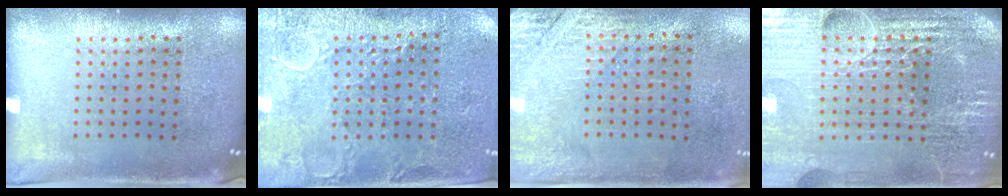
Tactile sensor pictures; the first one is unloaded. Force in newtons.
{"total": 2.7, "press": 2.6, "slide": 0.7}
{"total": 2.7, "press": 2.4, "slide": 1.2}
{"total": 6.1, "press": 5.4, "slide": 2.8}